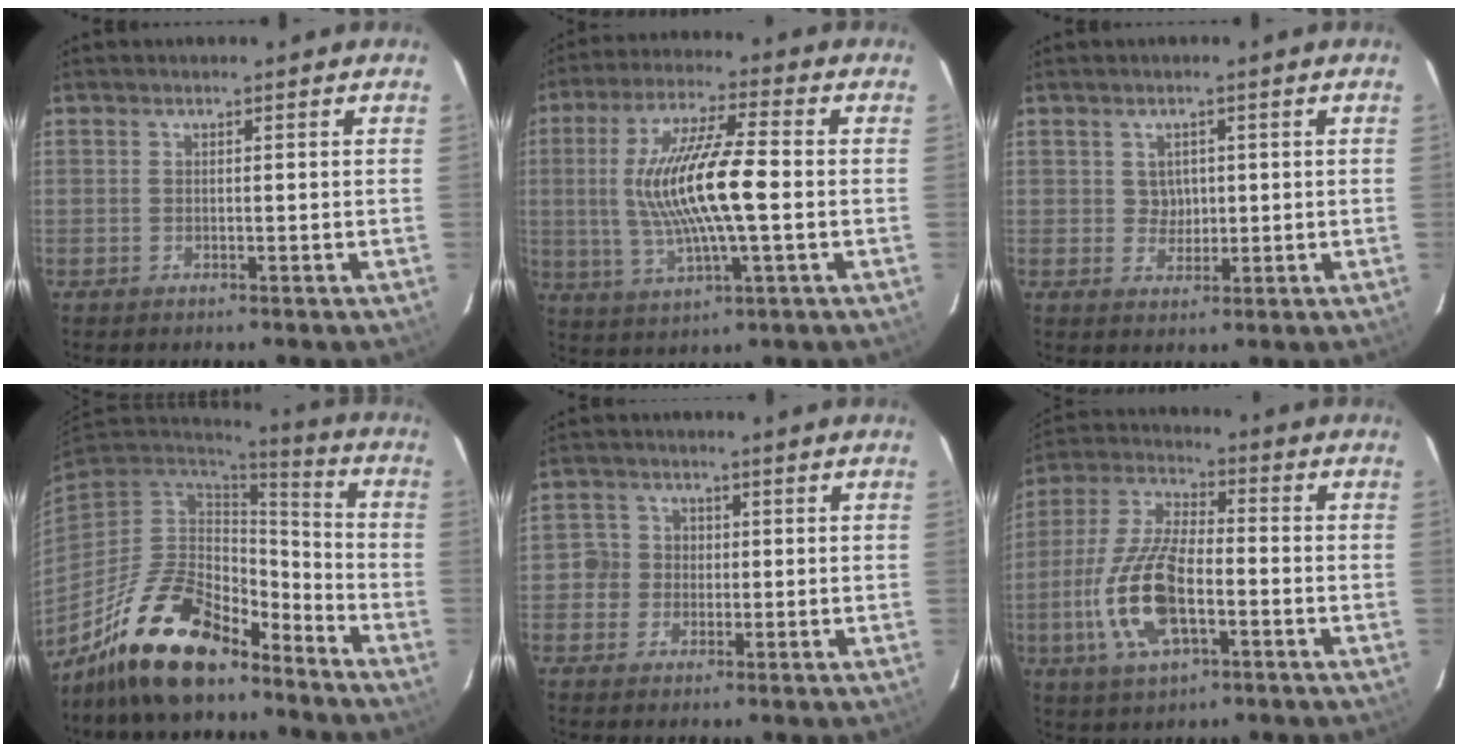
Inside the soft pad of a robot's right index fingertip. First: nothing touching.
{"total": 15.2, "force": [-0.3, 2.8, 14.9], "torque": [-0.285, 0.002, -0.002]}
{"total": 2.8, "force": [0.6, 2.7, 0.6], "torque": [-0.008, 0.008, 0.011]}
{"total": 18.0, "force": [-13.0, 7.6, 10.0], "torque": [-0.205, 0.001, -0.223]}
{"total": 3.9, "force": [-0.6, 3.9, 0.4], "torque": [0.009, 0.014, -0.015]}
{"total": 15.1, "force": [-4.5, 6.3, 13.0], "torque": [-0.282, -0.002, -0.085]}